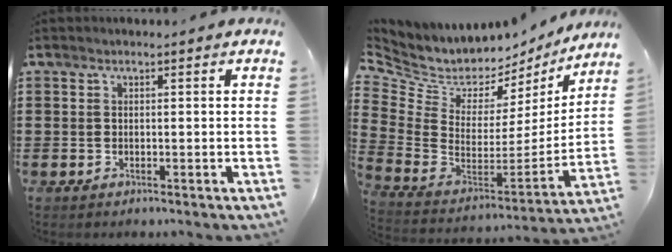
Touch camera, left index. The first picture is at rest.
{"total": 5.5, "force": [4.2, 3.4, 1.1], "torque": [-0.066, -0.047, 0.070]}